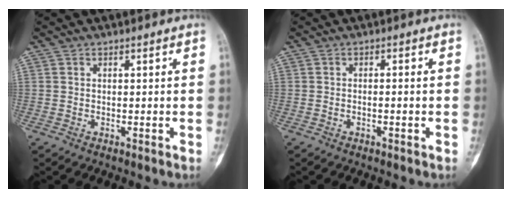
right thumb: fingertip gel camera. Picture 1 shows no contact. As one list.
[{"total": 1.2, "force": [-0.4, 0.2, 1.1], "torque": [-0.019, 0.007, -0.006]}]